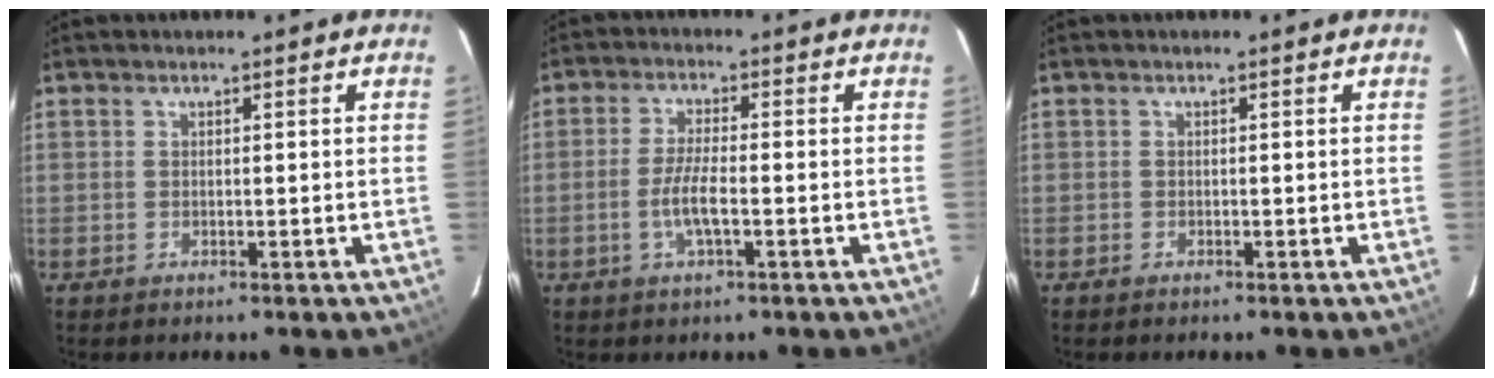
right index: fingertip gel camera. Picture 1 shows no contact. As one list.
[{"total": 5.2, "force": [-1.8, 1.0, 4.8], "torque": [-0.098, -0.003, -0.035]}, {"total": 0.0}]